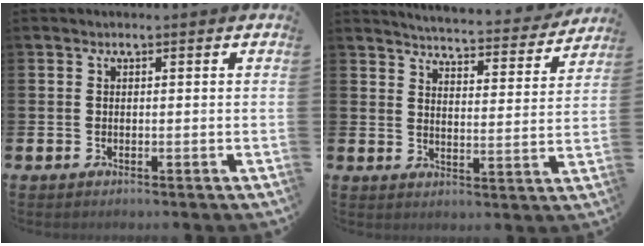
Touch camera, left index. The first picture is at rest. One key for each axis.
{"total": 4.9, "fx": 4.8, "fy": 0.2, "fz": 0.7, "tx": -0.029, "ty": -0.041, "tz": 0.080}